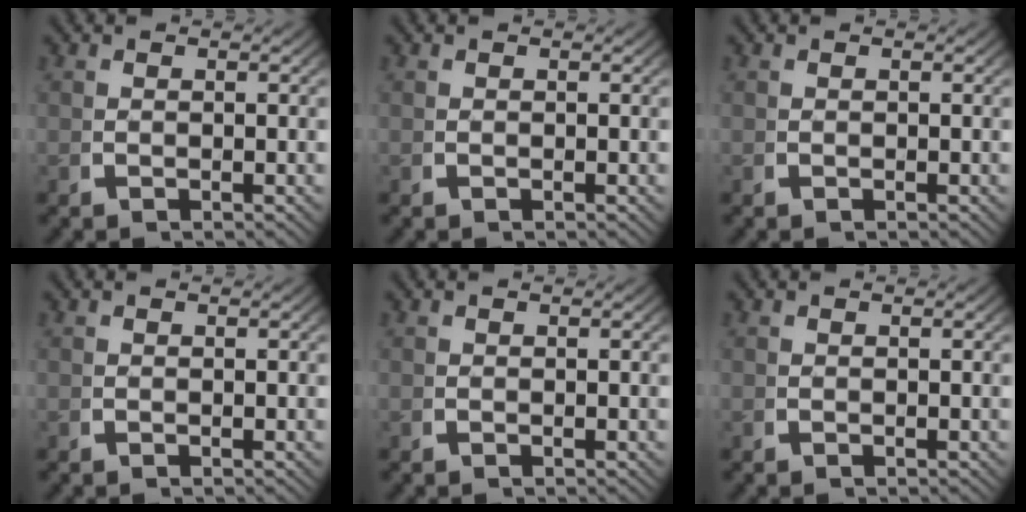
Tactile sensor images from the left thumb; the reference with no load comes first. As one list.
[{"total": 0.0}, {"total": 0.0}, {"total": 0.0}, {"total": 0.0}, {"total": 0.0}]